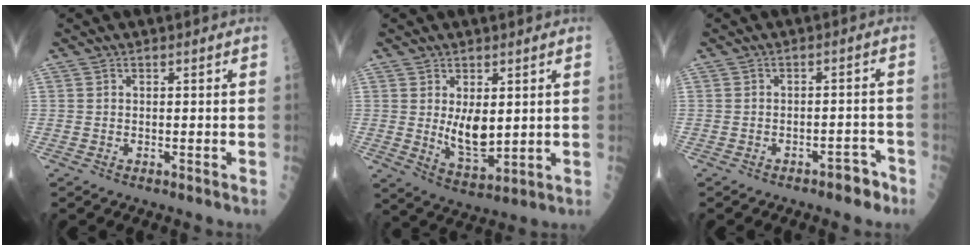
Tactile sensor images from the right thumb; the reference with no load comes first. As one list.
[{"total": 7.6, "force": [1.1, 3.7, 6.5], "torque": [-0.094, -0.023, 0.035]}, {"total": 3.6, "force": [-2.6, 1.6, 1.9], "torque": [-0.012, 0.033, -0.031]}]